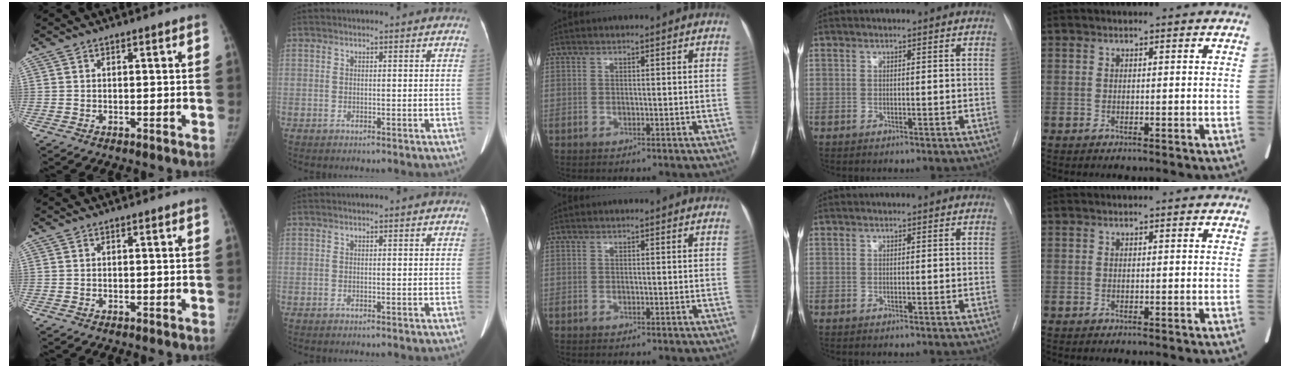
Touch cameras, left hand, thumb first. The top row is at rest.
{}